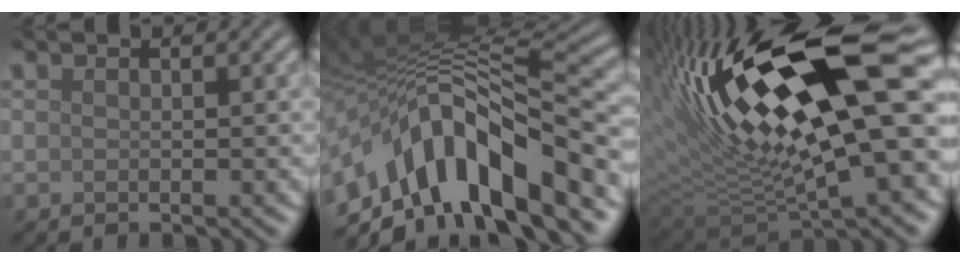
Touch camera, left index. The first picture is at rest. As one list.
[{"total": 12.2, "force": [-4.9, 5.2, 9.9], "torque": [-0.153, 0.015, -0.089]}, {"total": 19.5, "force": [4.9, 7.0, 17.6], "torque": [-0.298, 0.016, 0.082]}]